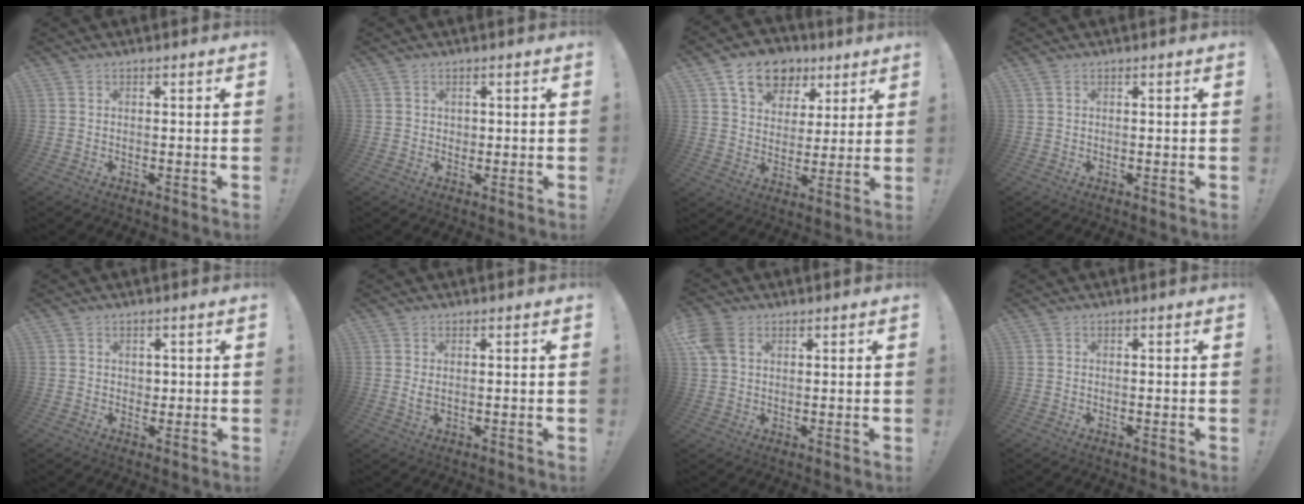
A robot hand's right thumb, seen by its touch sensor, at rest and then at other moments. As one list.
[{"total": 1.1, "force": [0.2, 1.1, 0.3], "torque": [-0.002, 0.001, 0.003]}, {"total": 13.9, "force": [7.8, 9.8, 6.2], "torque": [-0.090, -0.036, 0.146]}, {"total": 0.5, "force": [0.4, 0.2, 0.3], "torque": [-0.009, 0.002, 0.008]}, {"total": 1.6, "force": [0.7, 1.5, 0.1], "torque": [0.006, -0.003, 0.011]}, {"total": 2.0, "force": [0.5, 0.9, 1.7], "torque": [-0.026, -0.001, 0.008]}, {"total": 6.6, "force": [2.6, 4.4, 4.1], "torque": [-0.084, 0.003, 0.056]}, {"total": 0.0}]